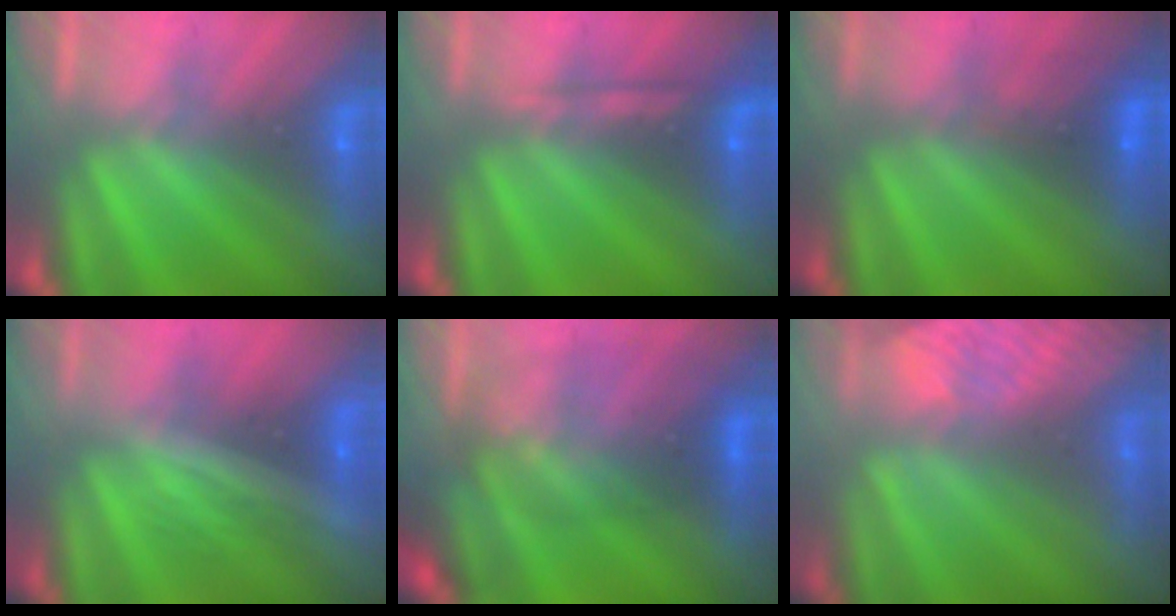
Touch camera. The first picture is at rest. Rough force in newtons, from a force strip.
{"total": 2.2}
{"total": 3.9}
{"total": 1.7}
{"total": 2.8}
{"total": 3.3}